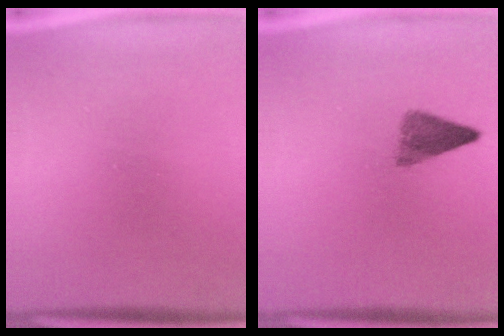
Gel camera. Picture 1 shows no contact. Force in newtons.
{"total": 3.5}